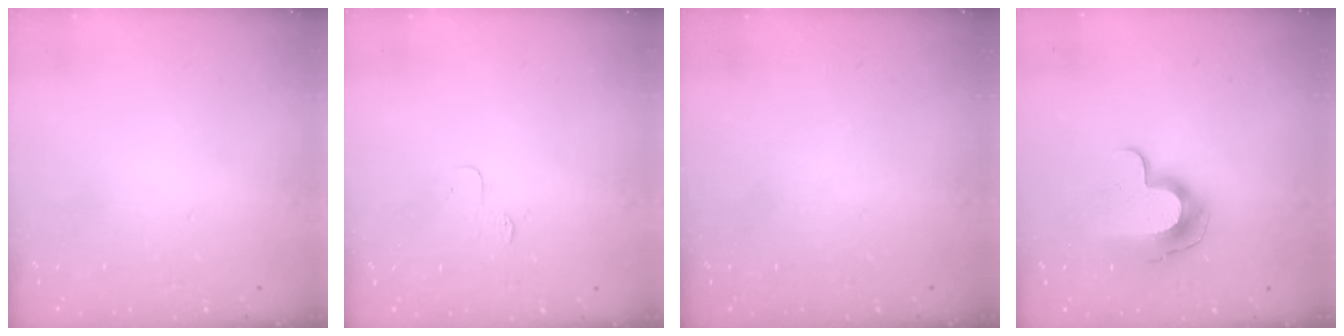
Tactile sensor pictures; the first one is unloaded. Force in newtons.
{"total": 3.6, "press": 3.6, "slide": 0.4}
{"total": 0.0}
{"total": 10.0, "press": 9.9, "slide": 1.1}